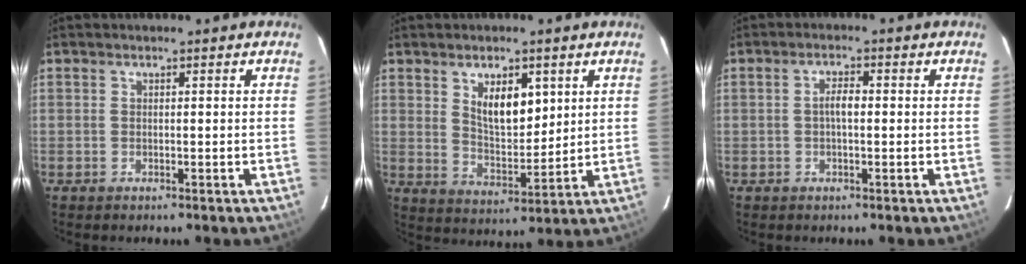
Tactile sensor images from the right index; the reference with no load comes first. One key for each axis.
{"total": 8.6, "fx": 3.6, "fy": 4.2, "fz": 6.6, "tx": -0.107, "ty": -0.002, "tz": 0.072}
{"total": 2.5, "fx": -0.1, "fy": 0.9, "fz": 2.3, "tx": -0.045, "ty": 0.008, "tz": -0.002}